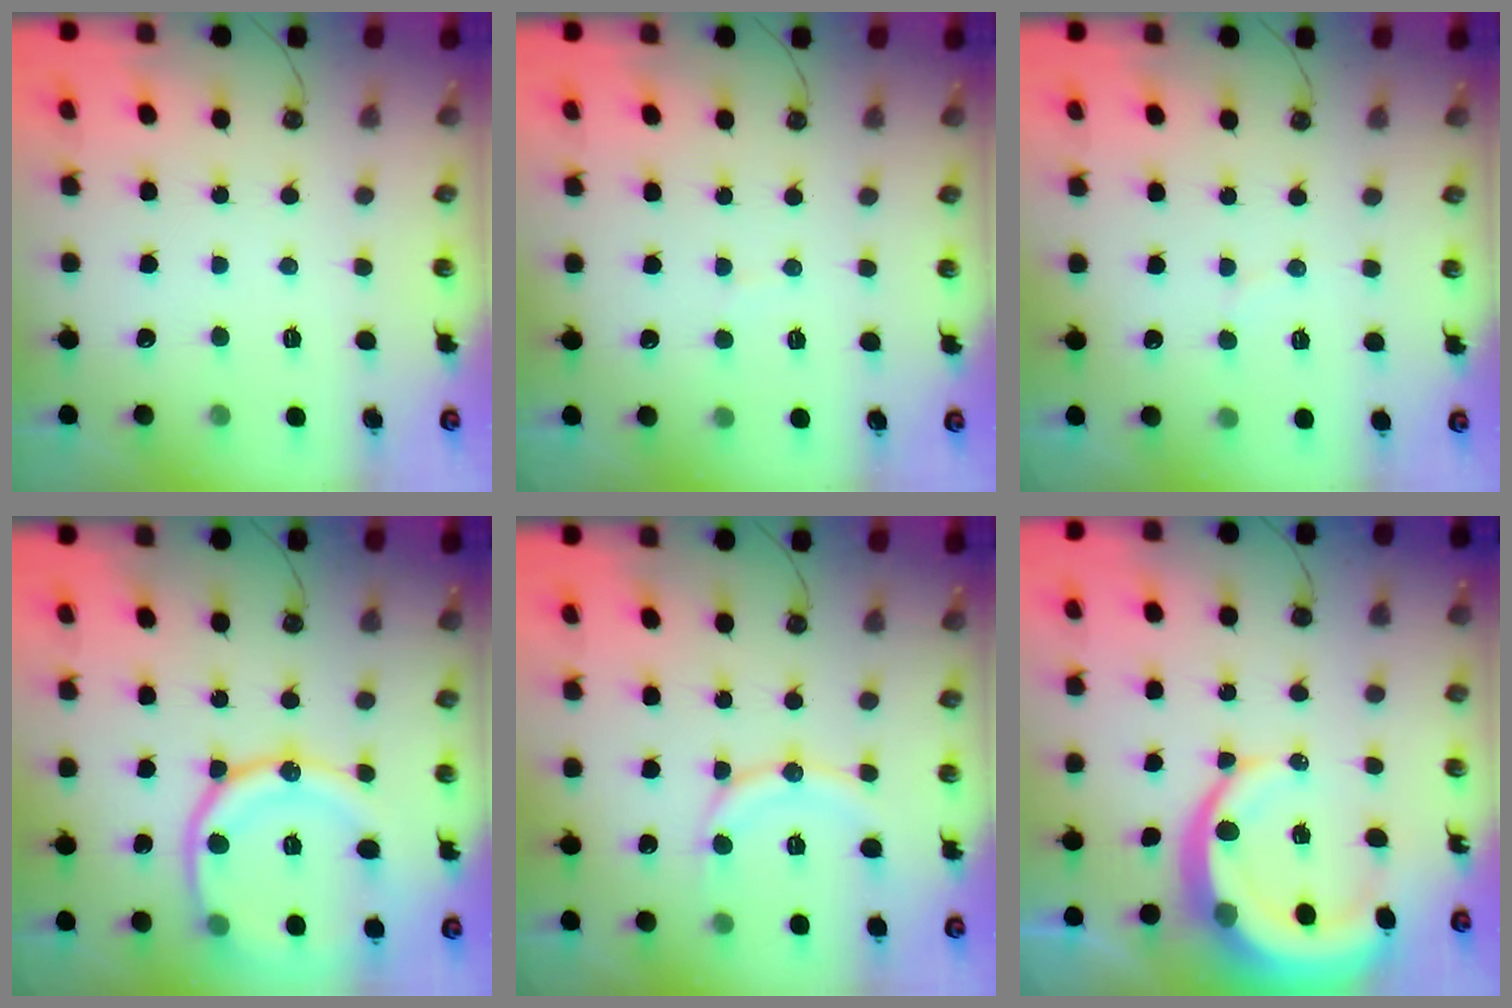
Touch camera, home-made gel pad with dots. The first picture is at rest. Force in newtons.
{"total": 3.3, "press": 3.3, "slide": 0.3}
{"total": 3.3, "press": 3.1, "slide": 1.0}
{"total": 19.9, "press": 19.8, "slide": 2.1}
{"total": 12.2, "press": 12.1, "slide": 1.2}
{"total": 13.2, "press": 13.1, "slide": 1.4}